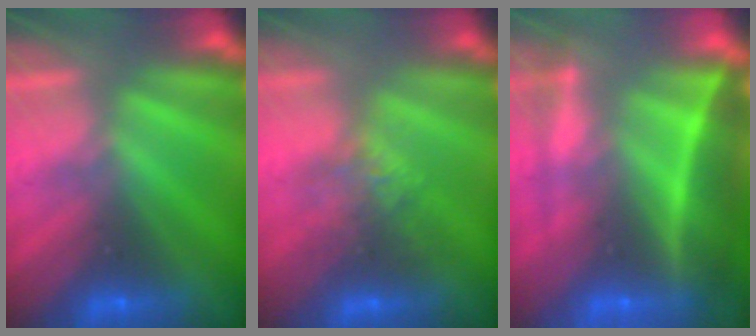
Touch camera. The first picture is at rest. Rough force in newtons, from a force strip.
{"total": 3.8}
{"total": 5.8}